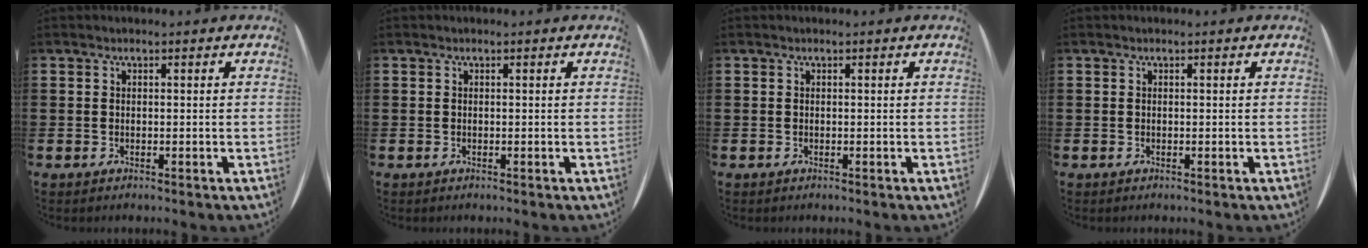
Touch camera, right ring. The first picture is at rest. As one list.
[{"total": 0.0}, {"total": 0.0}, {"total": 0.0}]